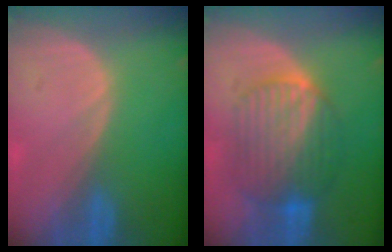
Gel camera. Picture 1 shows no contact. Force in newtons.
{"total": 8.9, "press": 8.9, "slide": 0.5}